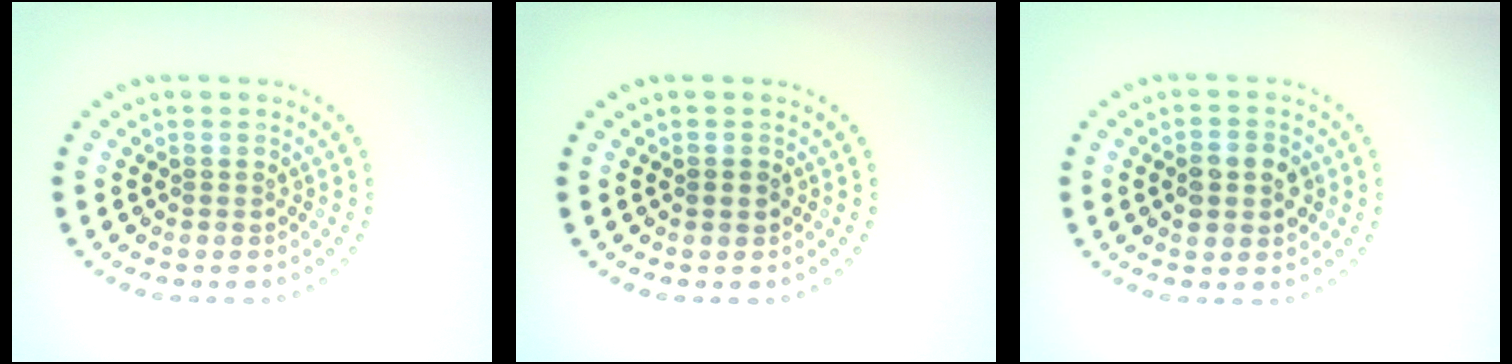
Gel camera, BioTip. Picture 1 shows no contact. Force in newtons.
{"total": 1.0, "press": 1.0, "slide": 0.1}
{"total": 3.5, "press": 3.5, "slide": 0.1}